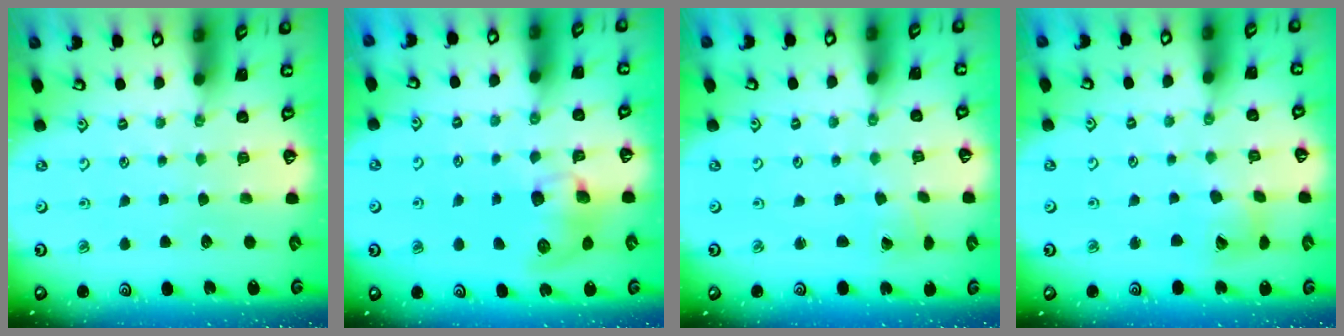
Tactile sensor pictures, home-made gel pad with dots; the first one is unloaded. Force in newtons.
{"total": 9.4, "press": 9.3, "slide": 1.1}
{"total": 1.7, "press": 1.7, "slide": 0.3}
{"total": 8.0, "press": 7.9, "slide": 1.1}